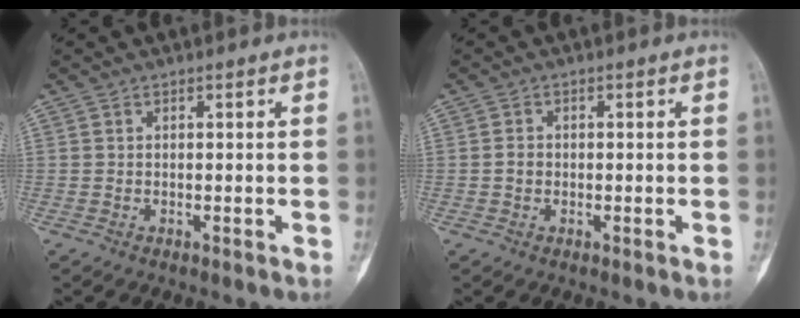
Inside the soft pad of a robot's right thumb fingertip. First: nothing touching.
{"total": 1.6, "force": [-0.2, 1.3, 0.8], "torque": [-0.010, 0.005, -0.004]}